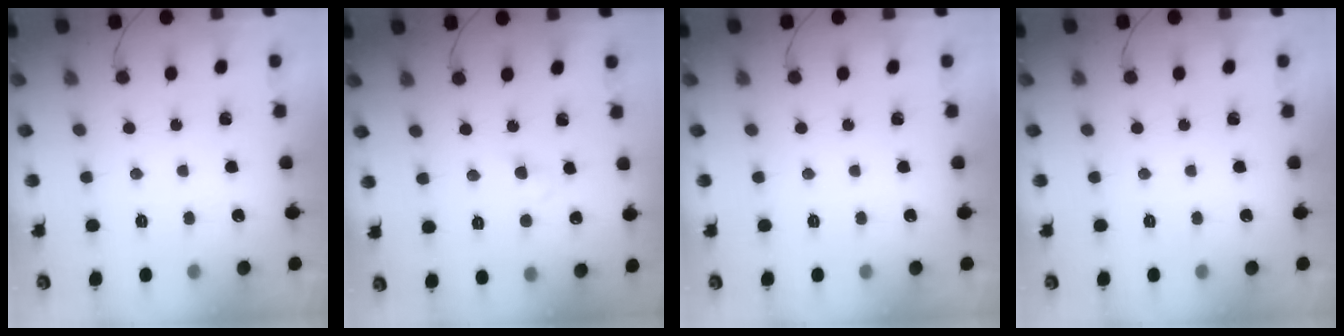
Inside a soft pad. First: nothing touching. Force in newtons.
{"total": 2.2, "press": 2.0, "slide": 0.9}
{"total": 0.0}
{"total": 0.0}